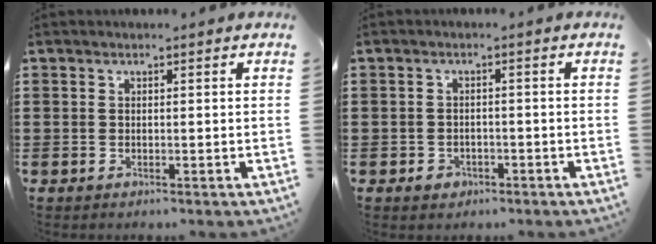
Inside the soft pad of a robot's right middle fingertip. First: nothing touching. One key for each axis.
{"total": 1.6, "fx": -1.0, "fy": 1.2, "fz": 0.5, "tx": -0.013, "ty": 0.002, "tz": -0.022}